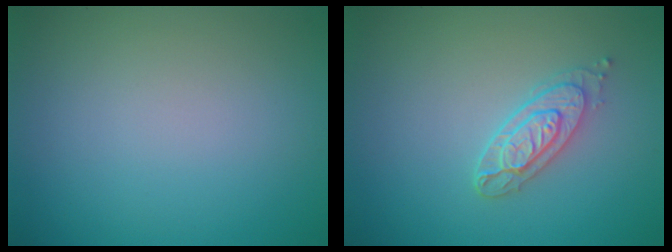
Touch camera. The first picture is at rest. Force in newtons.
{"total": 2.9, "press": 2.5, "slide": 1.5}